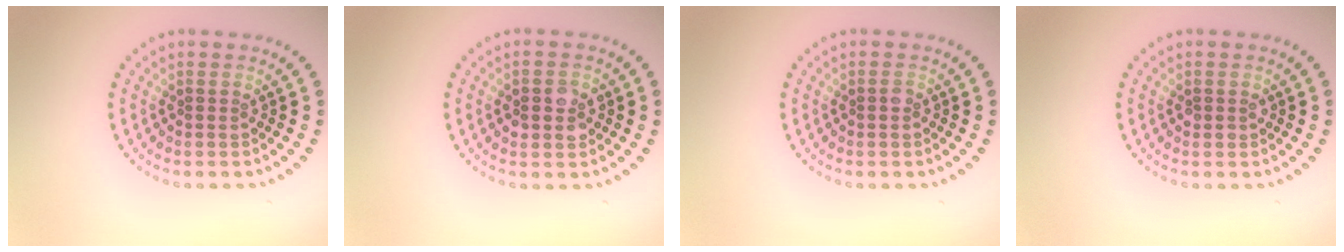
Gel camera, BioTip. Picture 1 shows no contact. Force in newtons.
{"total": 2.8, "press": 2.8, "slide": 0.2}
{"total": 0.5, "press": 0.4, "slide": 0.3}
{"total": 1.1, "press": 1.1, "slide": 0.2}